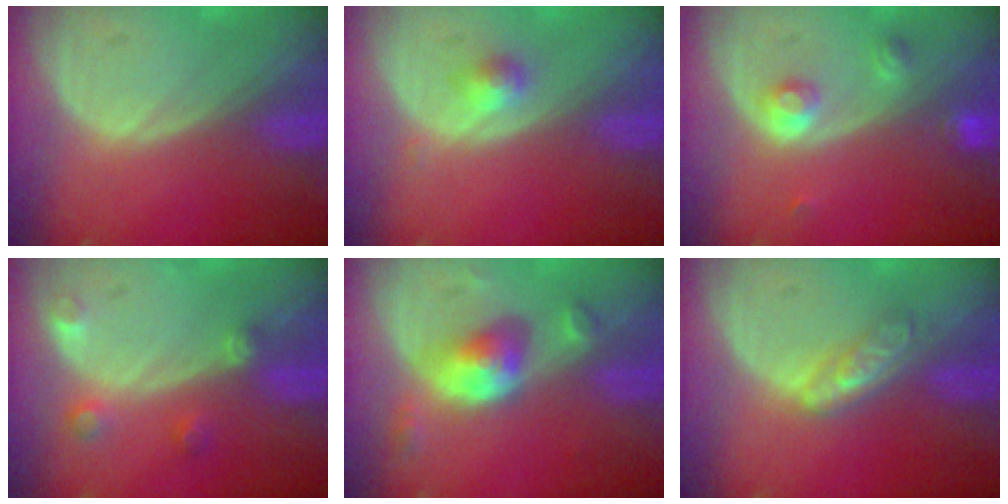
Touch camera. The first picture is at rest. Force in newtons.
{"total": 2.0, "press": 1.8, "slide": 0.8}
{"total": 3.6, "press": 3.3, "slide": 1.5}
{"total": 3.3, "press": 3.0, "slide": 1.2}
{"total": 5.7, "press": 5.4, "slide": 1.8}
{"total": 4.5, "press": 3.9, "slide": 2.3}